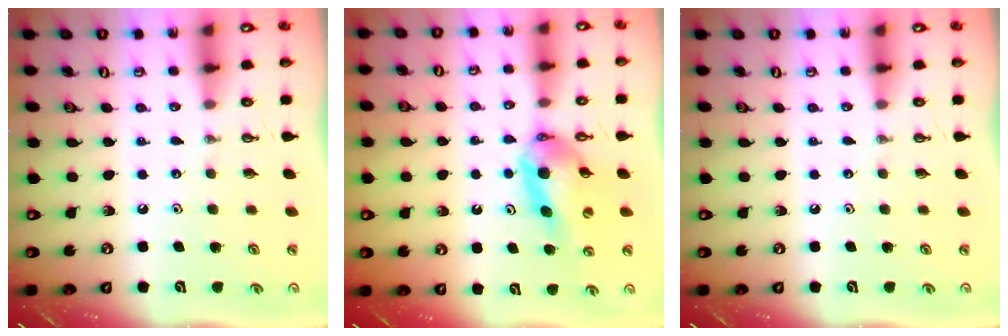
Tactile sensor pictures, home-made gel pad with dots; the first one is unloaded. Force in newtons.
{"total": 9.8, "press": 9.7, "slide": 1.4}
{"total": 0.0}